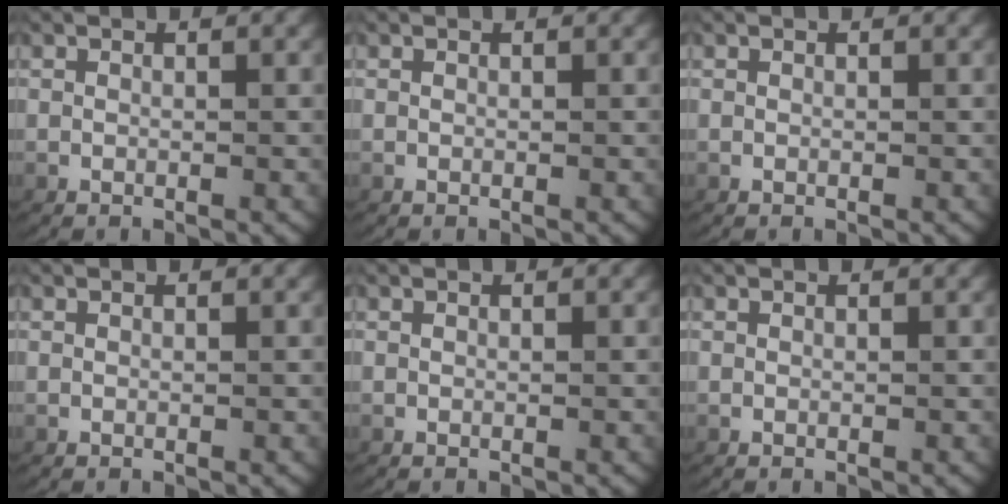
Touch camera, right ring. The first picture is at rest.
{"total": 0.0}
{"total": 0.0}
{"total": 0.0}
{"total": 0.0}
{"total": 0.0}